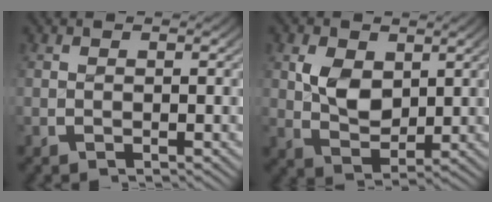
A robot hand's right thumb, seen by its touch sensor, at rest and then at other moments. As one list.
[{"total": 4.4, "force": [1.0, 3.4, 2.7], "torque": [-0.062, -0.026, 0.031]}]